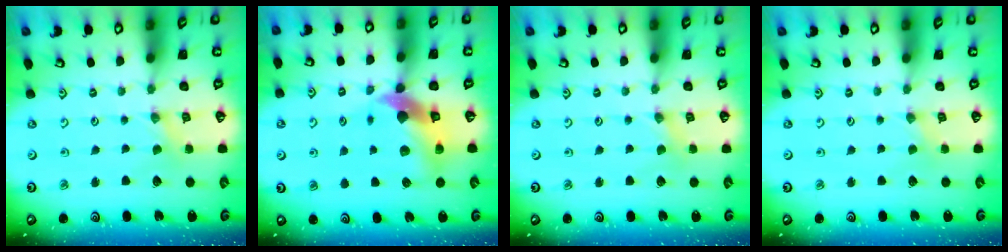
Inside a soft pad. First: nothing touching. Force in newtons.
{"total": 12.0, "press": 11.8, "slide": 1.7}
{"total": 0.9, "press": 0.9, "slide": 0.2}
{"total": 0.0}